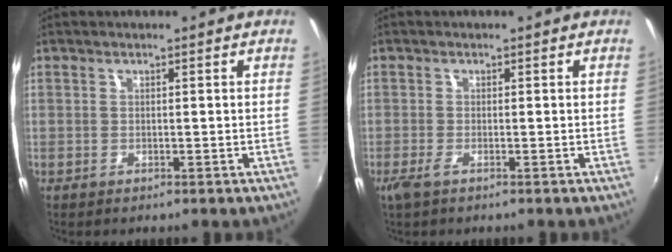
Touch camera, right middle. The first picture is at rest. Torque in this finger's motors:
{"motor_torque": [0.65, -0.47, 0.16, 0.04]}